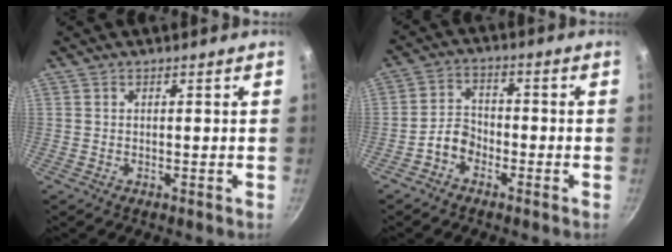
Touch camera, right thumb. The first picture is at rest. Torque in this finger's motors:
{"motor_torque": [0.91, 0.88, 0.71, -0.53, 0.03]}